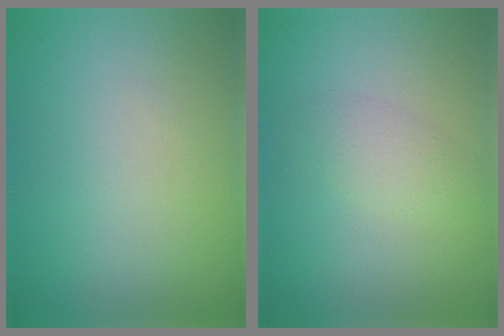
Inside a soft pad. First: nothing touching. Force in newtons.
{"total": 1.7, "press": 1.7, "slide": 0.1}